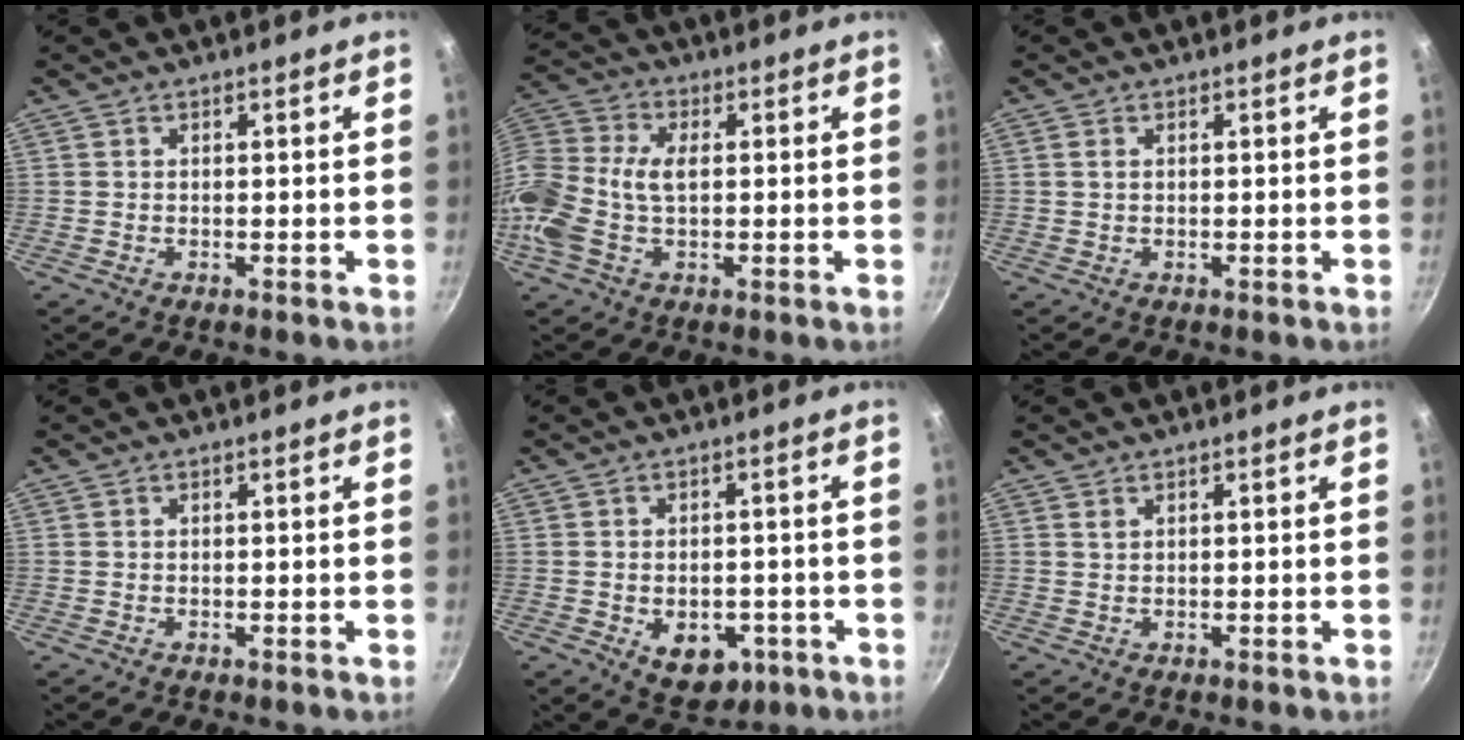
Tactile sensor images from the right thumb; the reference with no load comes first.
{"total": 13.6, "force": [-0.5, 8.4, 10.8], "torque": [-0.234, 0.021, -0.027]}
{"total": 0.9, "force": [0.3, 0.6, 0.6], "torque": [-0.012, 0.002, 0.006]}
{"total": 0.0}
{"total": 8.7, "force": [-2.8, 6.0, 5.7], "torque": [-0.051, 0.006, -0.026]}
{"total": 0.7, "force": [0.5, 0.3, 0.4], "torque": [-0.006, -0.003, 0.011]}